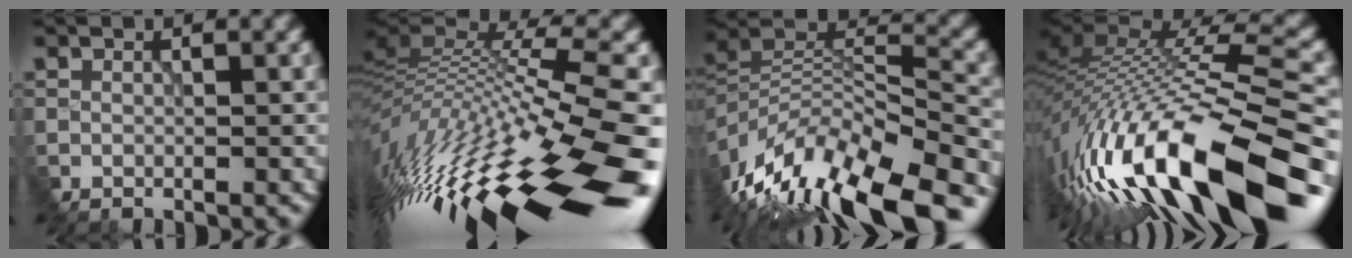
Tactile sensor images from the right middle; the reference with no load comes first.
{"total": 15.4, "force": [-2.1, 3.7, 14.8], "torque": [-0.267, -0.006, -0.033]}
{"total": 12.3, "force": [-7.4, 4.5, 8.7], "torque": [-0.203, 0.009, -0.124]}
{"total": 15.7, "force": [-7.6, 3.6, 13.3], "torque": [-0.253, 0.006, -0.133]}